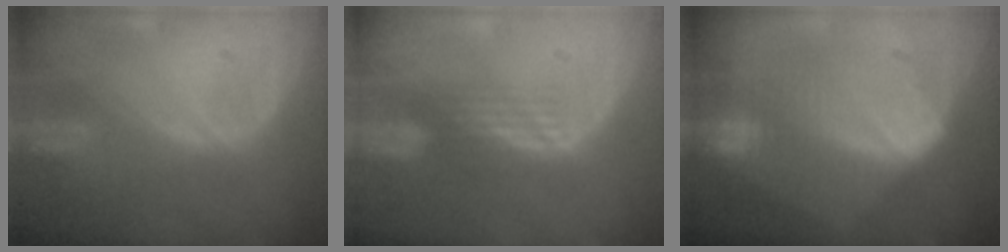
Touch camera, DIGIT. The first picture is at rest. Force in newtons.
{"total": 3.4, "press": 2.9, "slide": 1.8}
{"total": 10.3, "press": 10.3, "slide": 0.4}